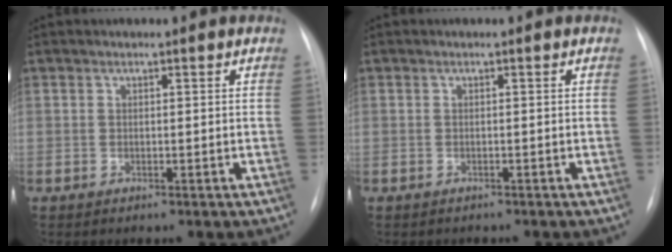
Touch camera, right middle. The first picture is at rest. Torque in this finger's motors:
{"motor_torque": [0.21, -0.16, -0.02, -0.01]}